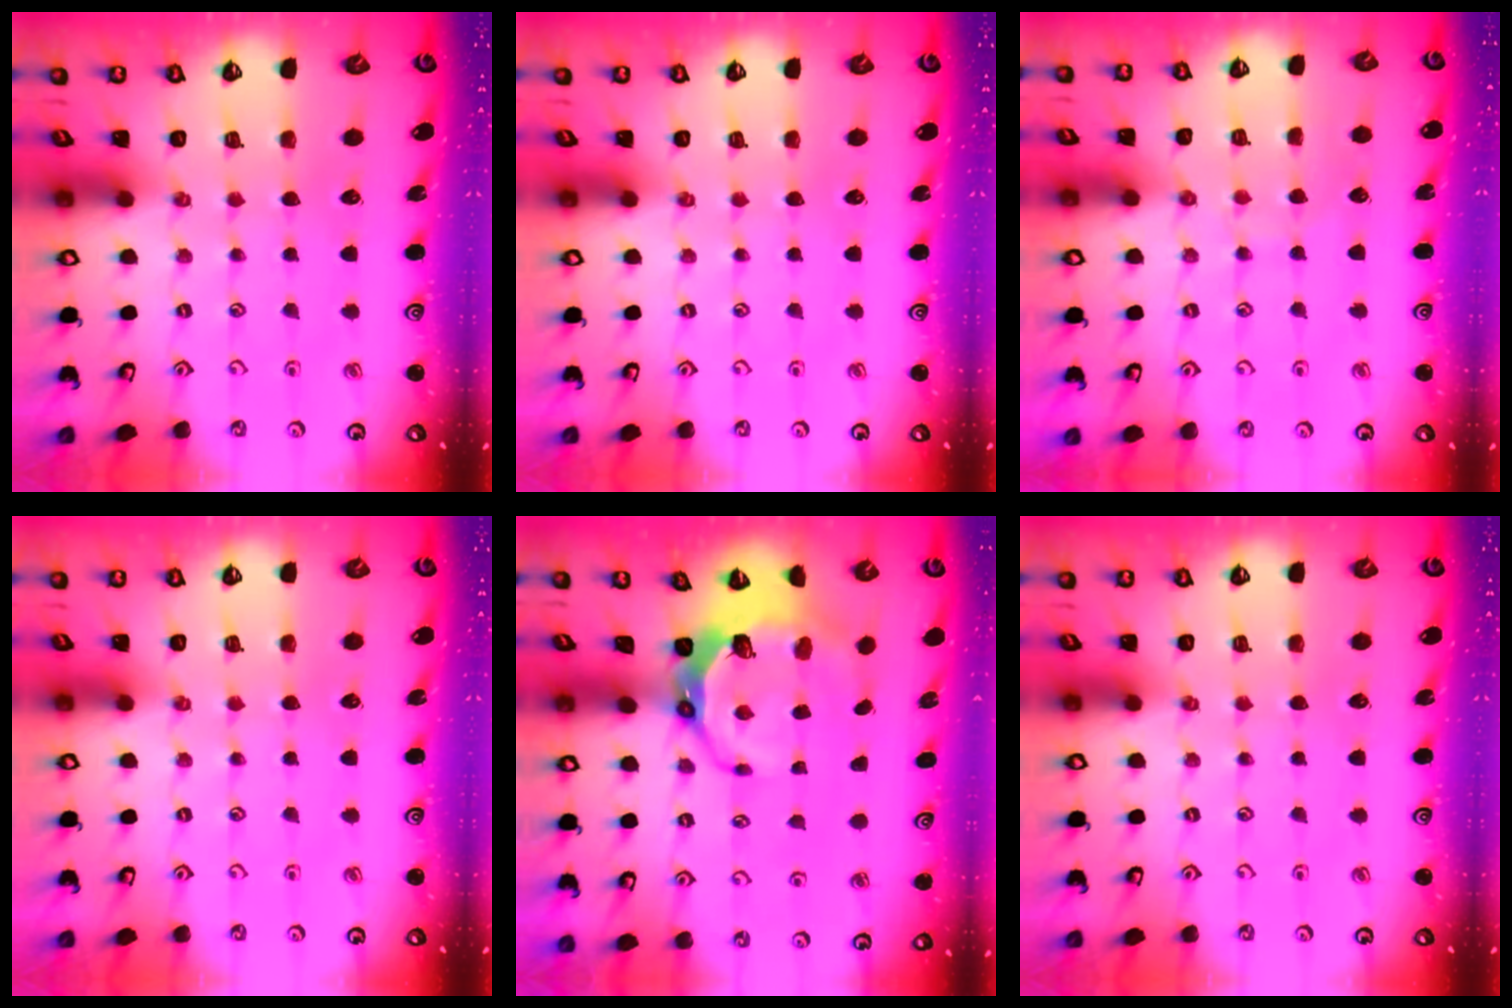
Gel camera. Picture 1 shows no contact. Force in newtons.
{"total": 0.0}
{"total": 5.1, "press": 5.0, "slide": 0.5}
{"total": 0.0}
{"total": 9.5, "press": 8.1, "slide": 5.0}
{"total": 0.0}